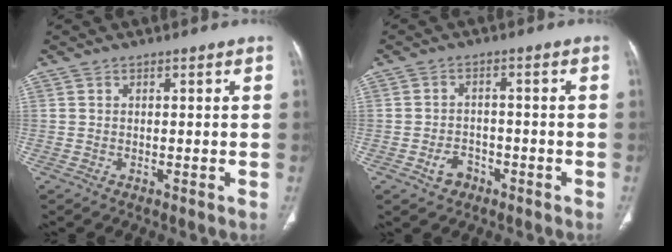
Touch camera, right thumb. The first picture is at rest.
{"total": 4.0, "force": [-2.2, 2.8, 1.6], "torque": [-0.019, 0.025, -0.031]}